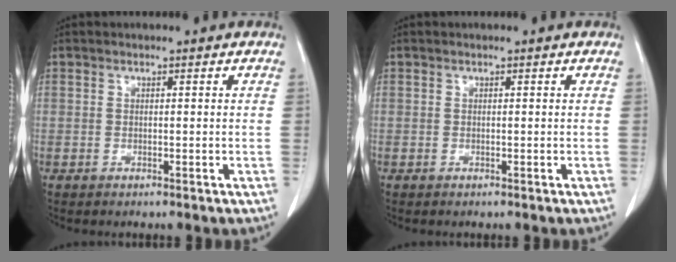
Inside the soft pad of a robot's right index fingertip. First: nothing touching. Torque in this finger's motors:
{"motor_torque": [0.00, 0.00, 0.00, 0.00]}